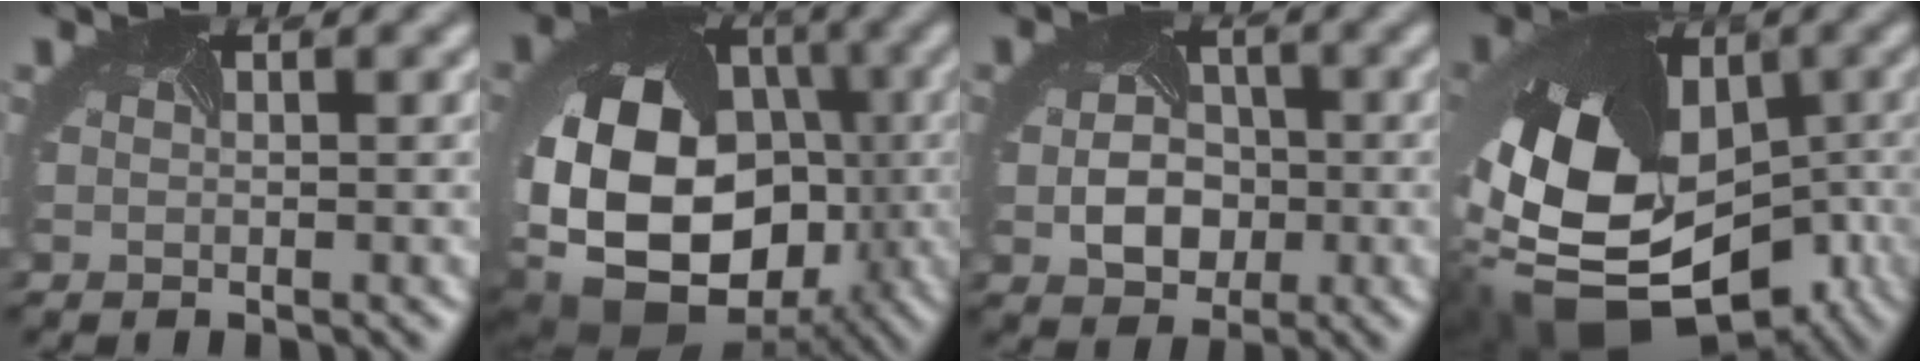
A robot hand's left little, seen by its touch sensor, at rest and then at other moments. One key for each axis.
{"total": 20.5, "fx": -4.2, "fy": 16.2, "fz": 12.0, "tx": -0.238, "ty": -0.037, "tz": -0.076}
{"total": 4.0, "fx": -0.8, "fy": 3.4, "fz": 2.0, "tx": -0.050, "ty": -0.007, "tz": -0.014}
{"total": 16.6, "fx": -5.4, "fy": 11.6, "fz": 10.6, "tx": -0.204, "ty": -0.014, "tz": -0.069}